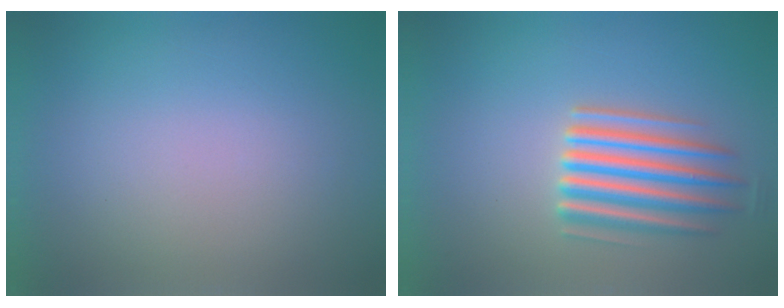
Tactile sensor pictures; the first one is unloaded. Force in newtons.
{"total": 5.5}